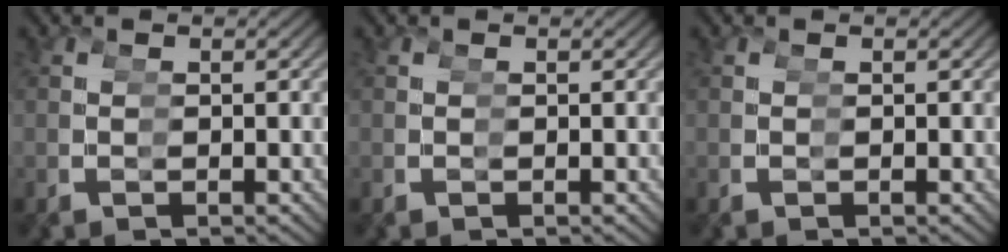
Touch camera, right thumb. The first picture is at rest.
{"total": 0.0}
{"total": 0.0}